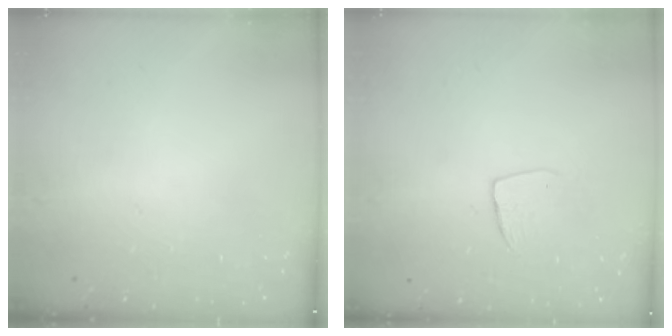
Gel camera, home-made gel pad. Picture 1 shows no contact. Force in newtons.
{"total": 7.0, "press": 6.9, "slide": 0.5}